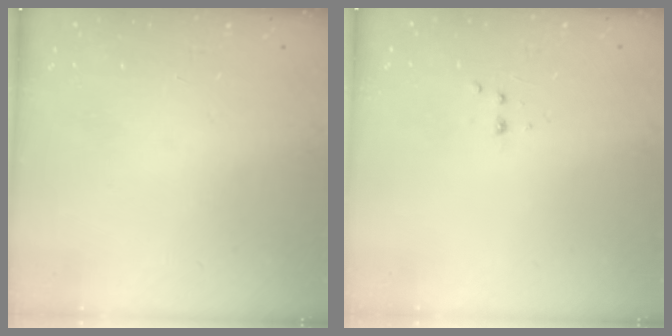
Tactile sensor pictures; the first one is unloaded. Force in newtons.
{"total": 2.9, "press": 2.7, "slide": 1.0}